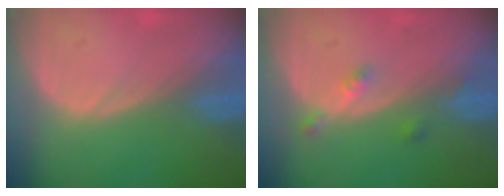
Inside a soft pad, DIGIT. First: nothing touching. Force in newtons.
{"total": 2.7, "press": 2.3, "slide": 1.5}